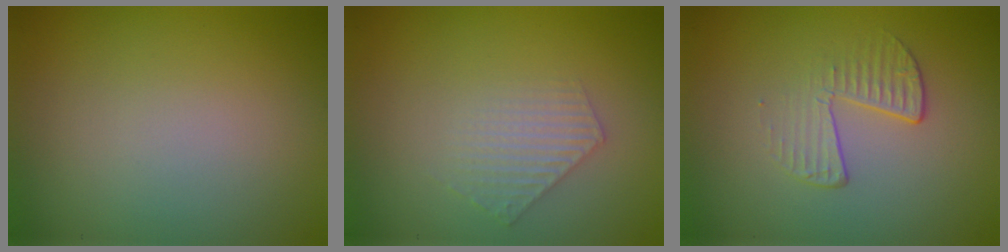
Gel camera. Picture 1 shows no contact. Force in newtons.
{"total": 1.9, "press": 1.9, "slide": 0.3}
{"total": 2.1, "press": 1.0, "slide": 1.8}